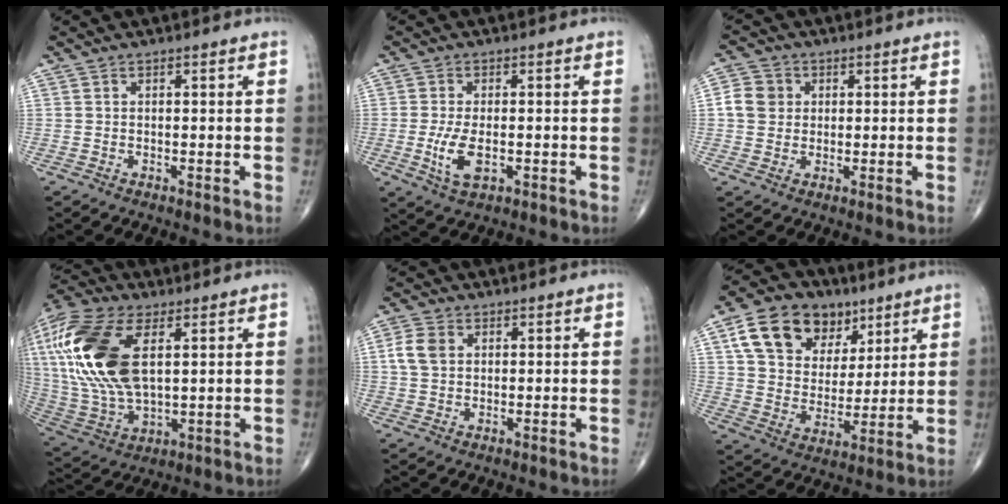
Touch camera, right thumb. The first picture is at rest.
{"total": 5.8, "force": [-1.3, 2.7, 5.0], "torque": [-0.102, -0.007, -0.019]}
{"total": 5.2, "force": [0.7, 4.8, 2.0], "torque": [-0.024, 0.006, 0.006]}
{"total": 24.6, "force": [6.1, 12.6, 20.2], "torque": [-0.456, -0.010, 0.115]}
{"total": 4.7, "force": [1.0, 3.4, 3.0], "torque": [-0.063, 0.006, 0.016]}
{"total": 17.2, "force": [8.6, 11.9, 9.0], "torque": [-0.120, -0.018, 0.152]}